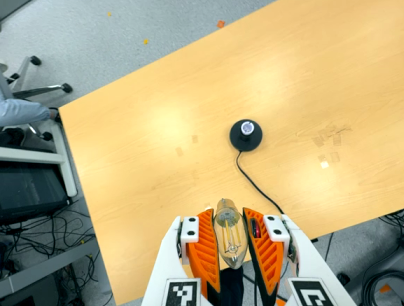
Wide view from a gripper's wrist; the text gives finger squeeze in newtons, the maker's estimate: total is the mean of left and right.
{"total": 18.6, "left": 19.6, "right": 17.5}